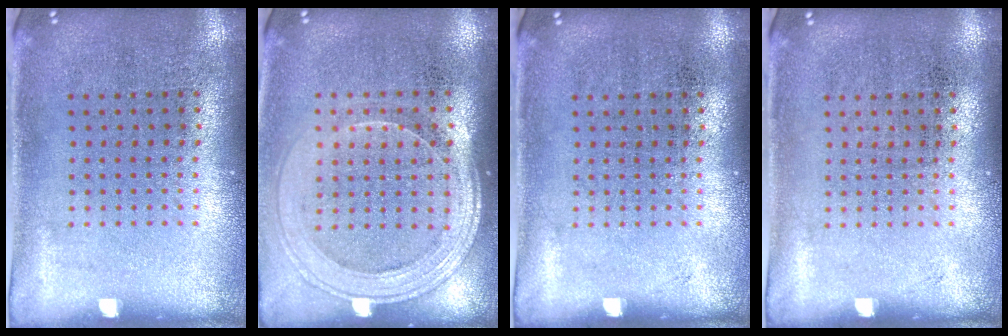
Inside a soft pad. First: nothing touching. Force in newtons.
{"total": 1.8, "press": 1.6, "slide": 0.7}
{"total": 0.0}
{"total": 0.0}